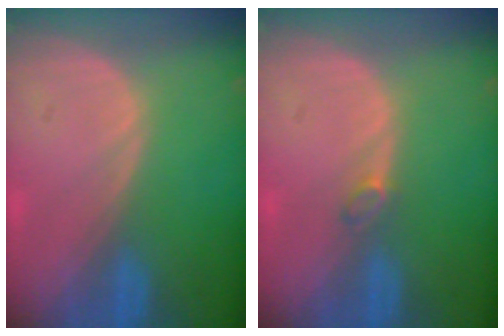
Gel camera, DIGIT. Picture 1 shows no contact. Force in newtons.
{"total": 1.2, "press": 1.2, "slide": 0.4}